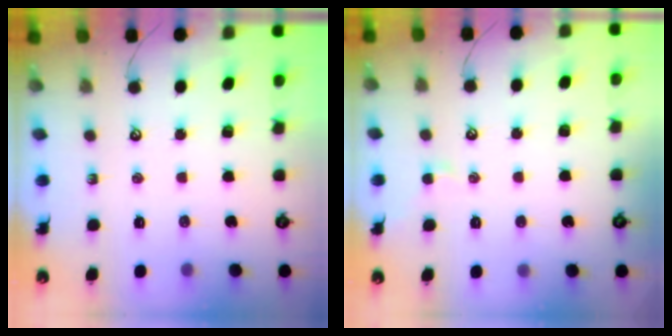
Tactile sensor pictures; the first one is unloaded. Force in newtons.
{"total": 0.0}